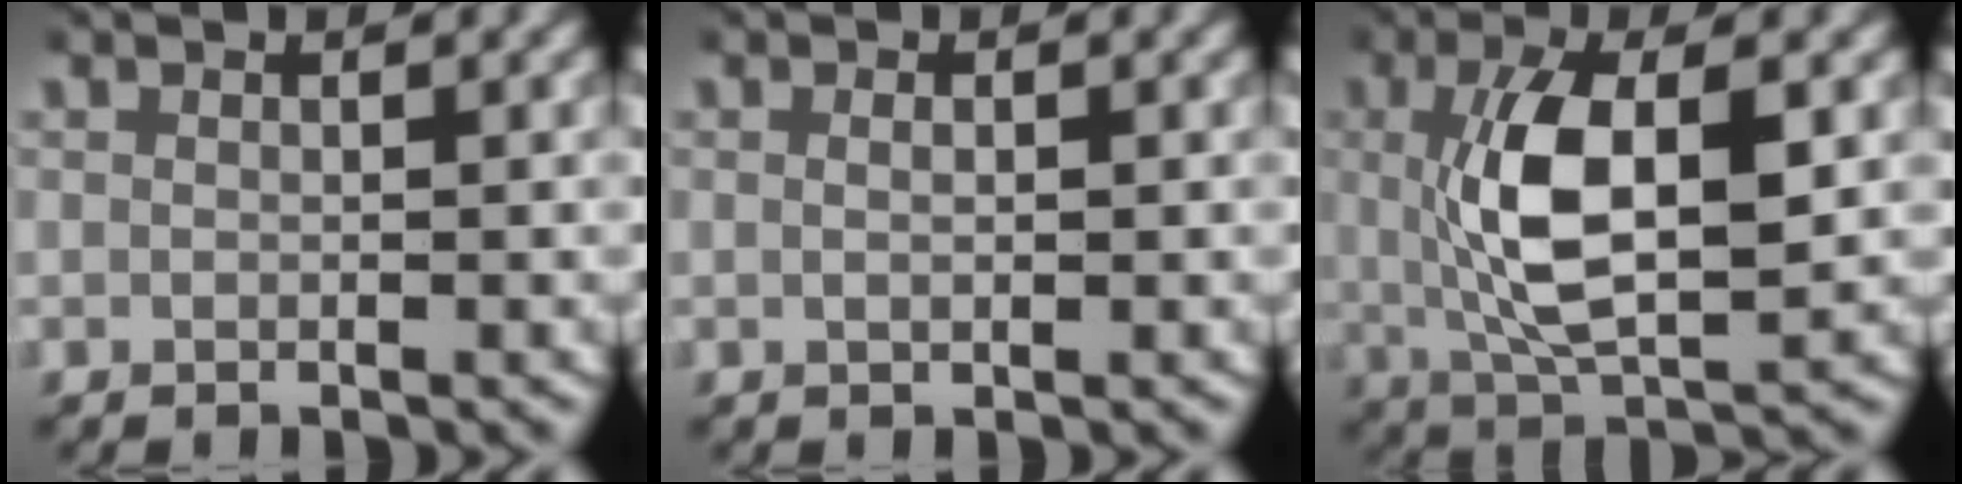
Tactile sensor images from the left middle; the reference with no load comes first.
{"total": 0.7, "force": [0.1, 0.2, 0.6], "torque": [-0.012, -0.002, 0.002]}
{"total": 7.1, "force": [0.7, 2.7, 6.6], "torque": [-0.131, -0.005, 0.017]}